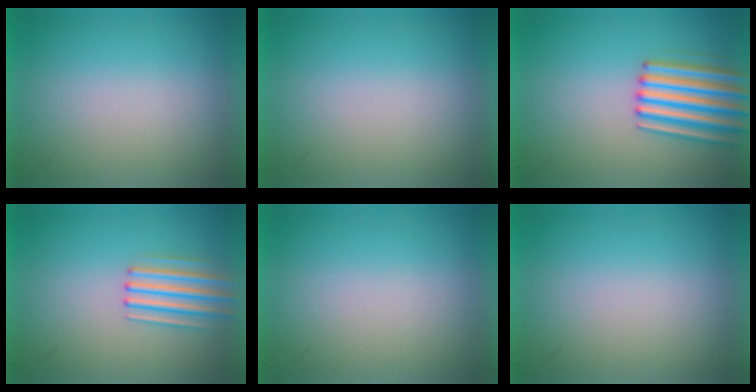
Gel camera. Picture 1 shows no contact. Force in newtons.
{"total": 0.0}
{"total": 4.7}
{"total": 2.6}
{"total": 1.0}
{"total": 0.0}